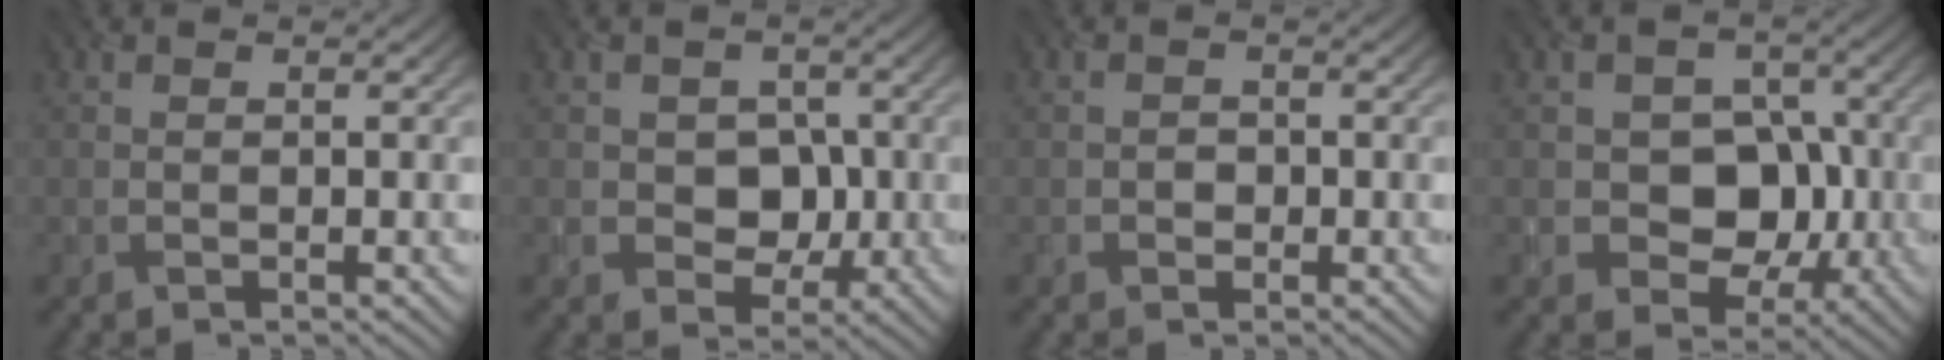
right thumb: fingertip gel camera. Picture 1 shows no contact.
{"total": 4.2, "force": [-0.7, 3.9, 1.4], "torque": [-0.022, -0.011, -0.012]}
{"total": 1.5, "force": [-0.8, 1.2, -0.4], "torque": [0.007, -0.013, -0.012]}
{"total": 6.7, "force": [-1.4, 5.8, 3.2], "torque": [-0.038, -0.009, -0.037]}